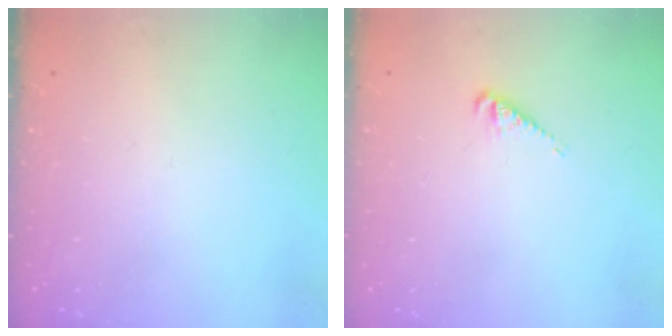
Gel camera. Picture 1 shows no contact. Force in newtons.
{"total": 3.7, "press": 3.7, "slide": 0.5}